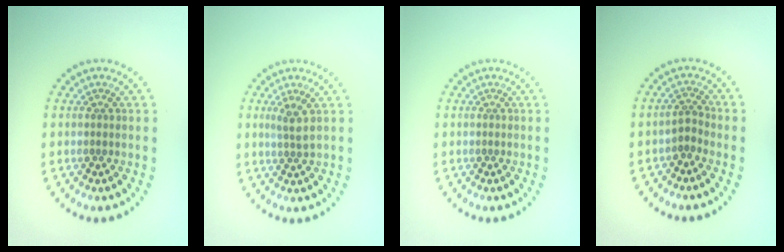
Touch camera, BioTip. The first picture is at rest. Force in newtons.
{"total": 1.7, "press": 1.2, "slide": 1.2}
{"total": 0.0}
{"total": 1.7, "press": 1.1, "slide": 1.2}